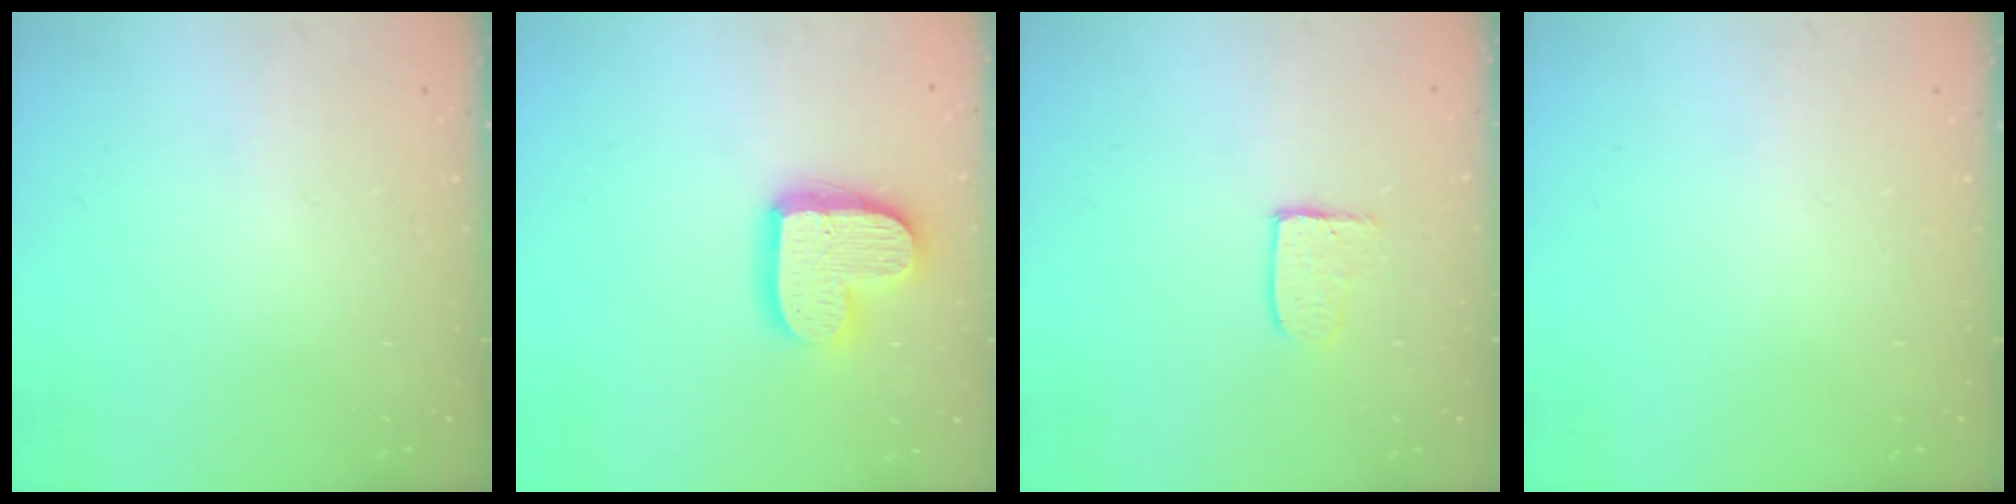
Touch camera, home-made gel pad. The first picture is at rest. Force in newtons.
{"total": 16.1, "press": 16.1, "slide": 1.3}
{"total": 3.4, "press": 3.4, "slide": 0.3}
{"total": 0.0}